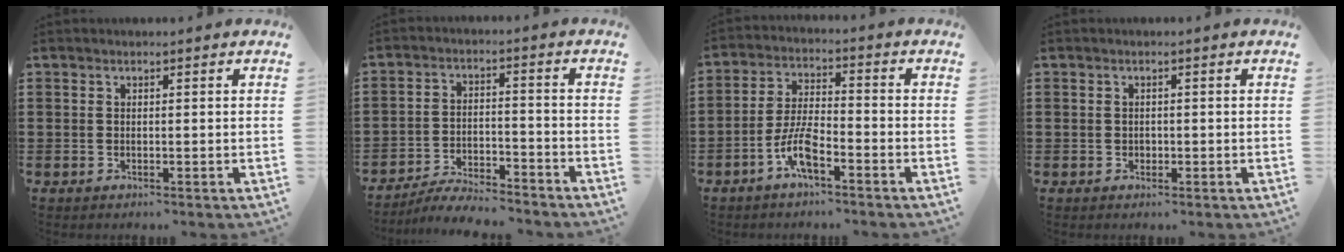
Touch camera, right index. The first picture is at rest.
{"total": 5.4, "force": [-5.2, 0.3, 1.3], "torque": [-0.030, 0.003, -0.104]}
{"total": 6.7, "force": [-3.8, 1.9, 5.2], "torque": [-0.127, -0.005, -0.078]}
{"total": 0.7, "force": [-0.1, 0.6, 0.3], "torque": [-0.008, 0.003, -0.003]}